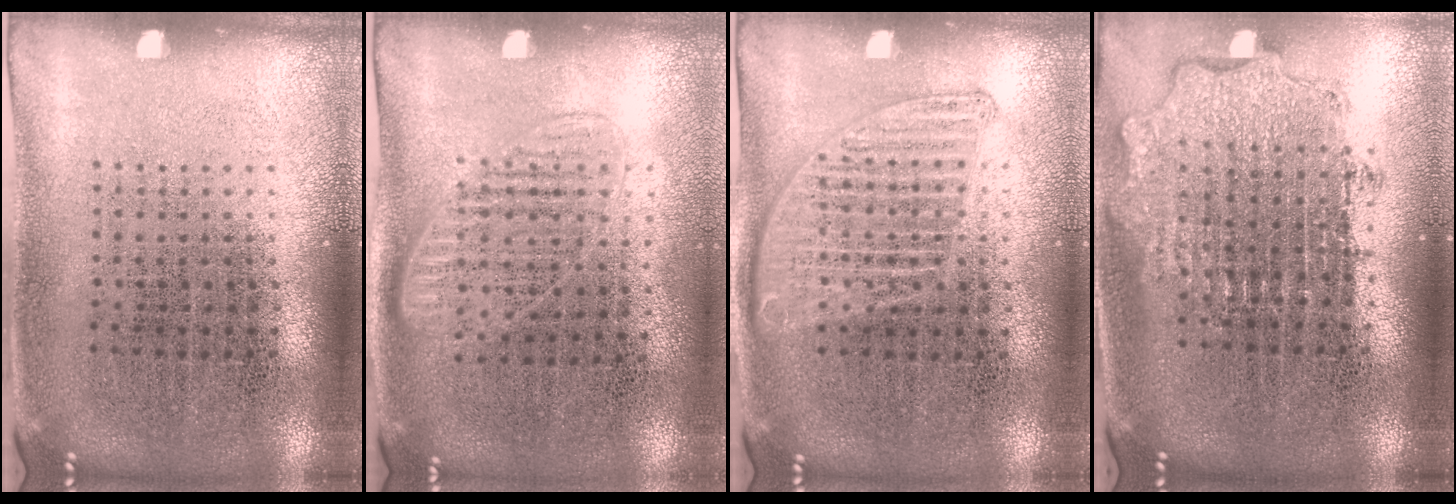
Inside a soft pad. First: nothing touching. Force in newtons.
{"total": 1.2, "press": 1.0, "slide": 0.6}
{"total": 1.3, "press": 1.3, "slide": 0.3}
{"total": 1.9, "press": 1.5, "slide": 1.2}